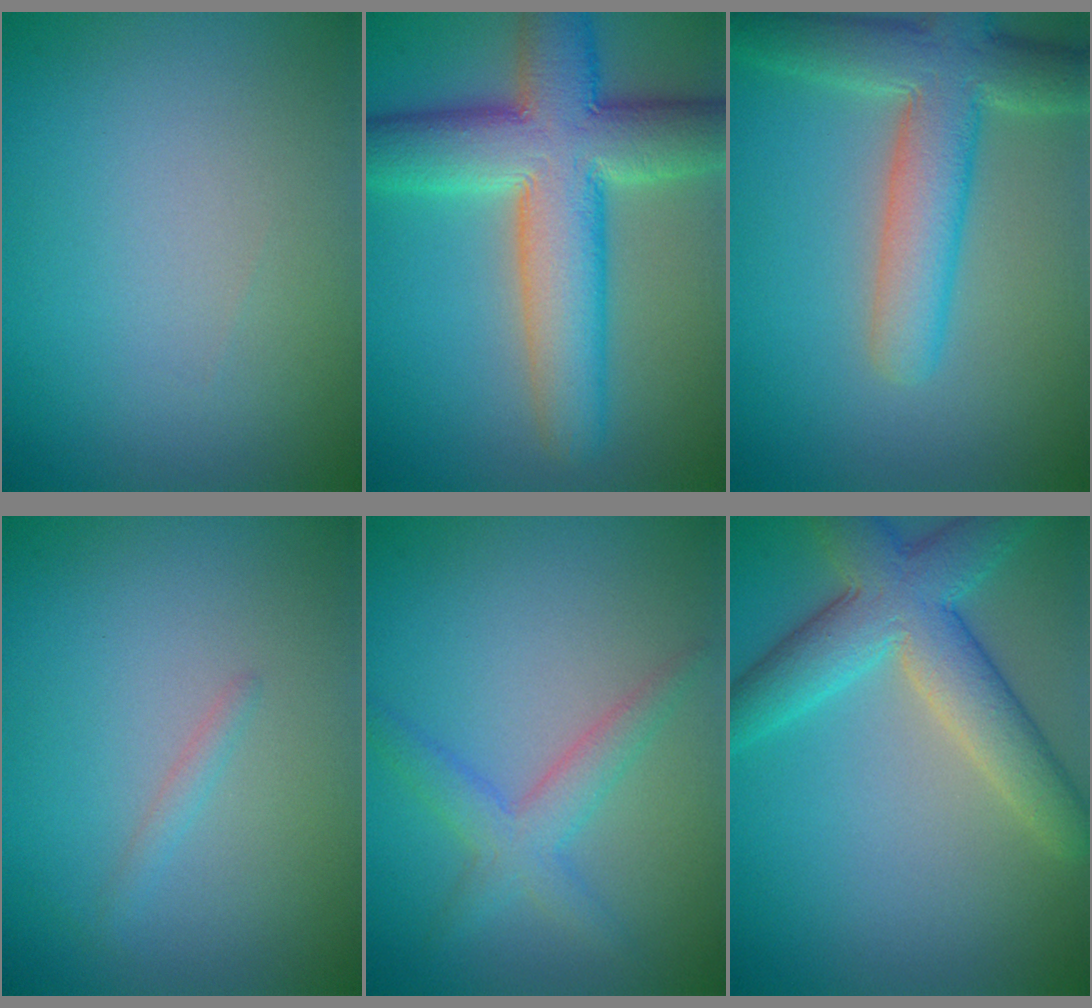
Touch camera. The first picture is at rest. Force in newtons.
{"total": 11.1, "press": 11.1, "slide": 0.5}
{"total": 7.1, "press": 7.1, "slide": 0.5}
{"total": 0.8, "press": 0.8, "slide": 0.1}
{"total": 2.9, "press": 2.9, "slide": 0.1}
{"total": 6.7, "press": 6.7, "slide": 0.2}